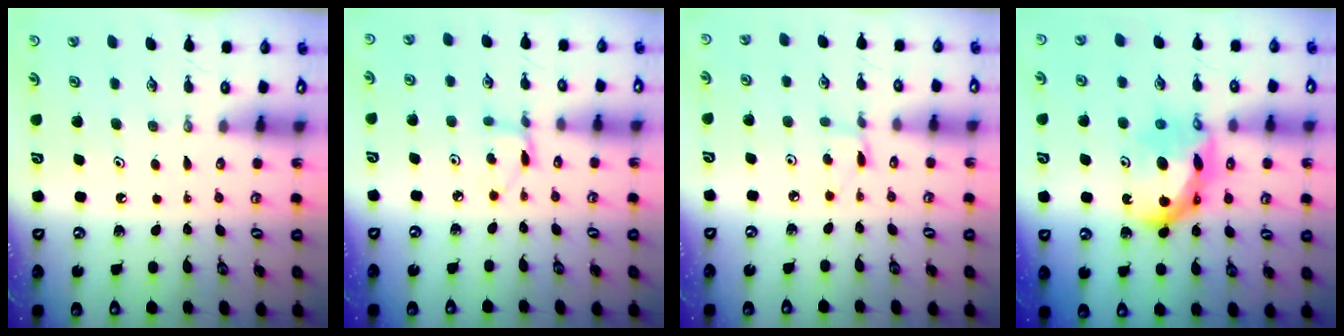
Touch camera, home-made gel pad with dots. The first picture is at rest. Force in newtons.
{"total": 3.5, "press": 3.5, "slide": 0.4}
{"total": 2.8, "press": 2.8, "slide": 0.4}
{"total": 14.7, "press": 14.7, "slide": 0.5}